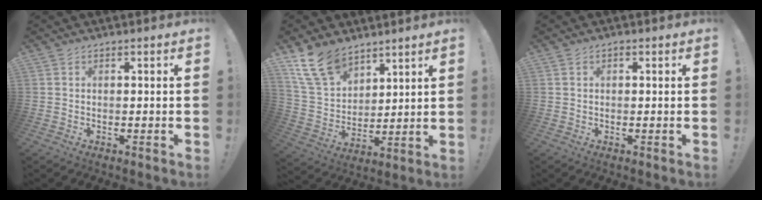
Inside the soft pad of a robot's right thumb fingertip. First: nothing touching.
{"total": 14.5, "force": [10.7, 7.8, 5.9], "torque": [-0.126, -0.063, 0.207]}
{"total": 0.6, "force": [0.0, 0.5, 0.2], "torque": [-0.004, 0.003, -0.001]}